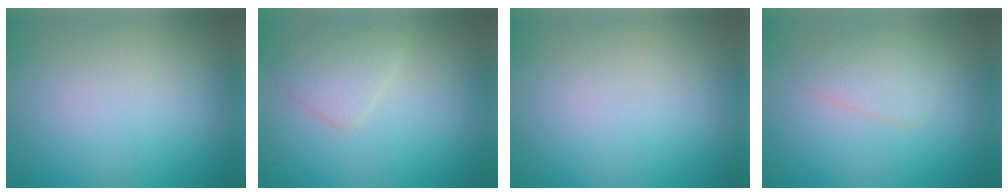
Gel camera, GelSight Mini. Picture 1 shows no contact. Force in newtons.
{"total": 2.4, "press": 2.4, "slide": 0.0}
{"total": 0.0}
{"total": 2.1, "press": 2.1, "slide": 0.0}